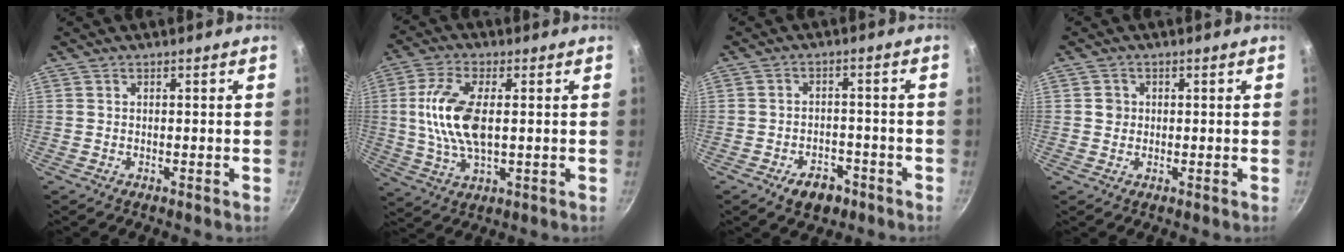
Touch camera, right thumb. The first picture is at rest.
{"total": 12.0, "force": [1.1, 5.5, 10.6], "torque": [-0.213, 0.002, 0.019]}
{"total": 6.4, "force": [-3.8, 4.1, 3.2], "torque": [-0.031, 0.029, -0.050]}
{"total": 2.0, "force": [0.2, 1.9, 0.6], "torque": [0.000, 0.006, 0.000]}